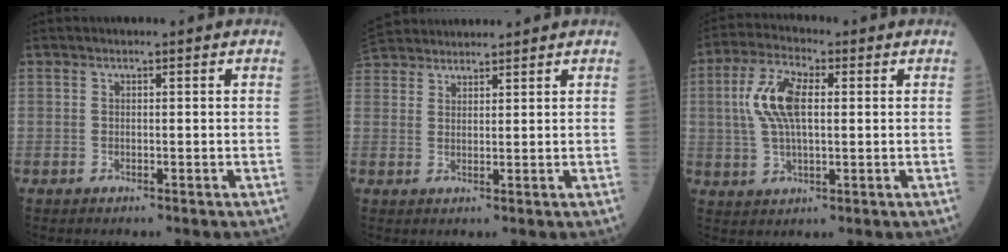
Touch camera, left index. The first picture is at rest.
{"total": 7.3, "force": [6.9, 1.8, 1.6], "torque": [-0.034, 0.038, 0.129]}
{"total": 8.6, "force": [1.3, 3.2, 7.9], "torque": [-0.179, 0.015, 0.025]}